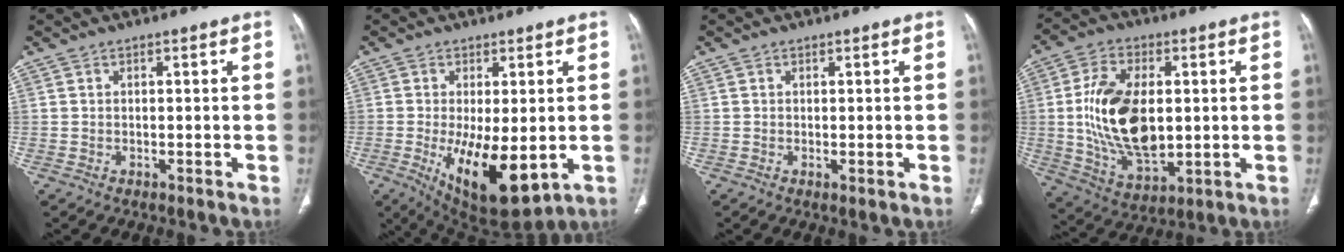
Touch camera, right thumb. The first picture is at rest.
{"total": 13.9, "force": [-2.9, 5.6, 12.4], "torque": [-0.202, -0.027, -0.026]}
{"total": 0.7, "force": [-0.1, 0.2, 0.7], "torque": [-0.017, -0.004, -0.001]}
{"total": 17.4, "force": [0.9, 9.7, 14.5], "torque": [-0.261, -0.011, 0.026]}